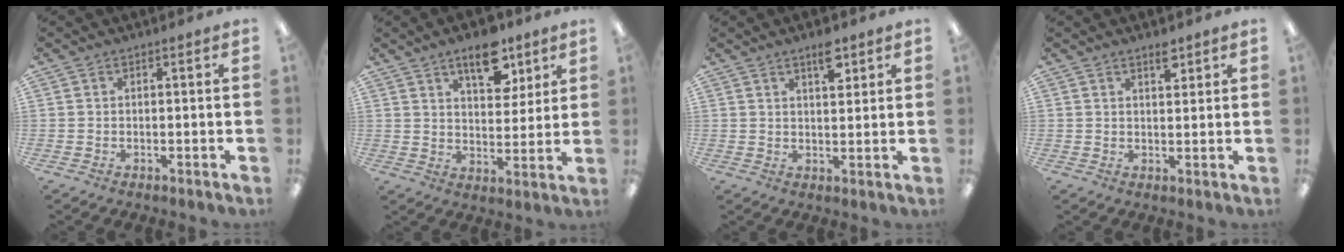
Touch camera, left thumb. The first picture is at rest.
{"total": 11.2, "force": [7.1, 5.5, 6.6], "torque": [-0.075, -0.038, 0.118]}
{"total": 5.7, "force": [3.8, 2.2, 3.7], "torque": [-0.049, -0.018, 0.061]}
{"total": 3.7, "force": [2.7, 1.4, 2.1], "torque": [-0.015, -0.017, 0.041]}